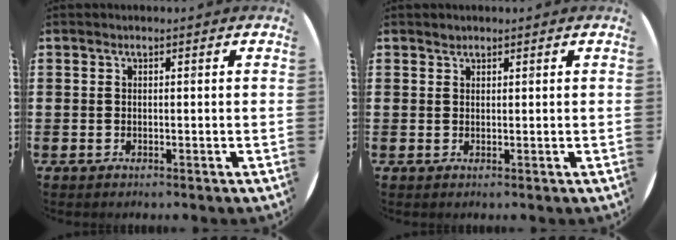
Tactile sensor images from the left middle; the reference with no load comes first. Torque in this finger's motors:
{"motor_torque": [0.08, -0.01, -0.01, -0.01]}